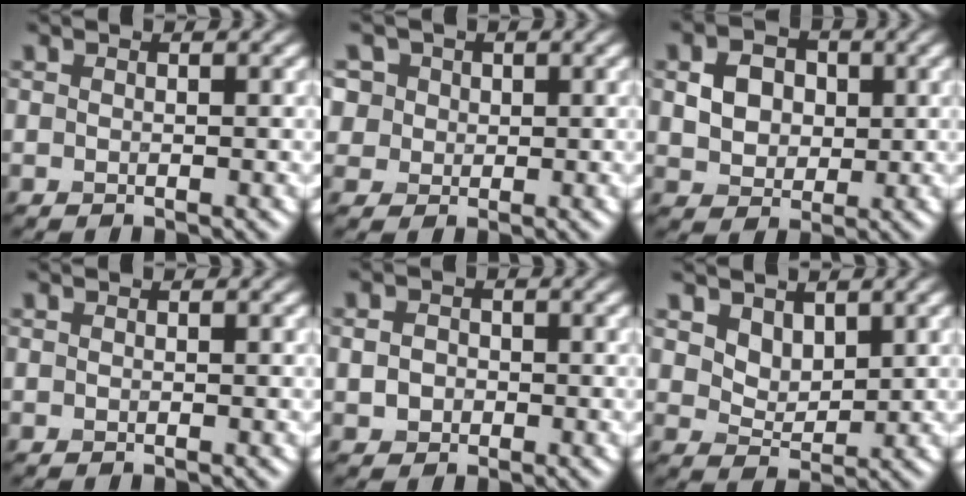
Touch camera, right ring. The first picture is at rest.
{"total": 5.4, "force": [2.6, 4.4, 2.0], "torque": [-0.040, 0.015, 0.032]}
{"total": 3.8, "force": [0.6, 3.1, 2.1], "torque": [-0.044, 0.002, 0.010]}
{"total": 0.0}
{"total": 1.7, "force": [-0.3, 1.6, 0.7], "torque": [-0.012, -0.001, -0.009]}
{"total": 2.4, "force": [1.6, 1.5, 1.1], "torque": [-0.029, -0.014, 0.031]}